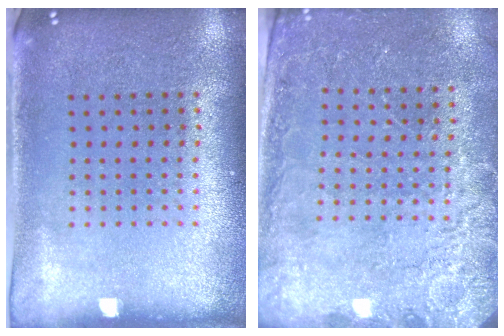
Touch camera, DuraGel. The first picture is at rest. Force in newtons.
{"total": 2.5, "press": 2.5, "slide": 0.5}